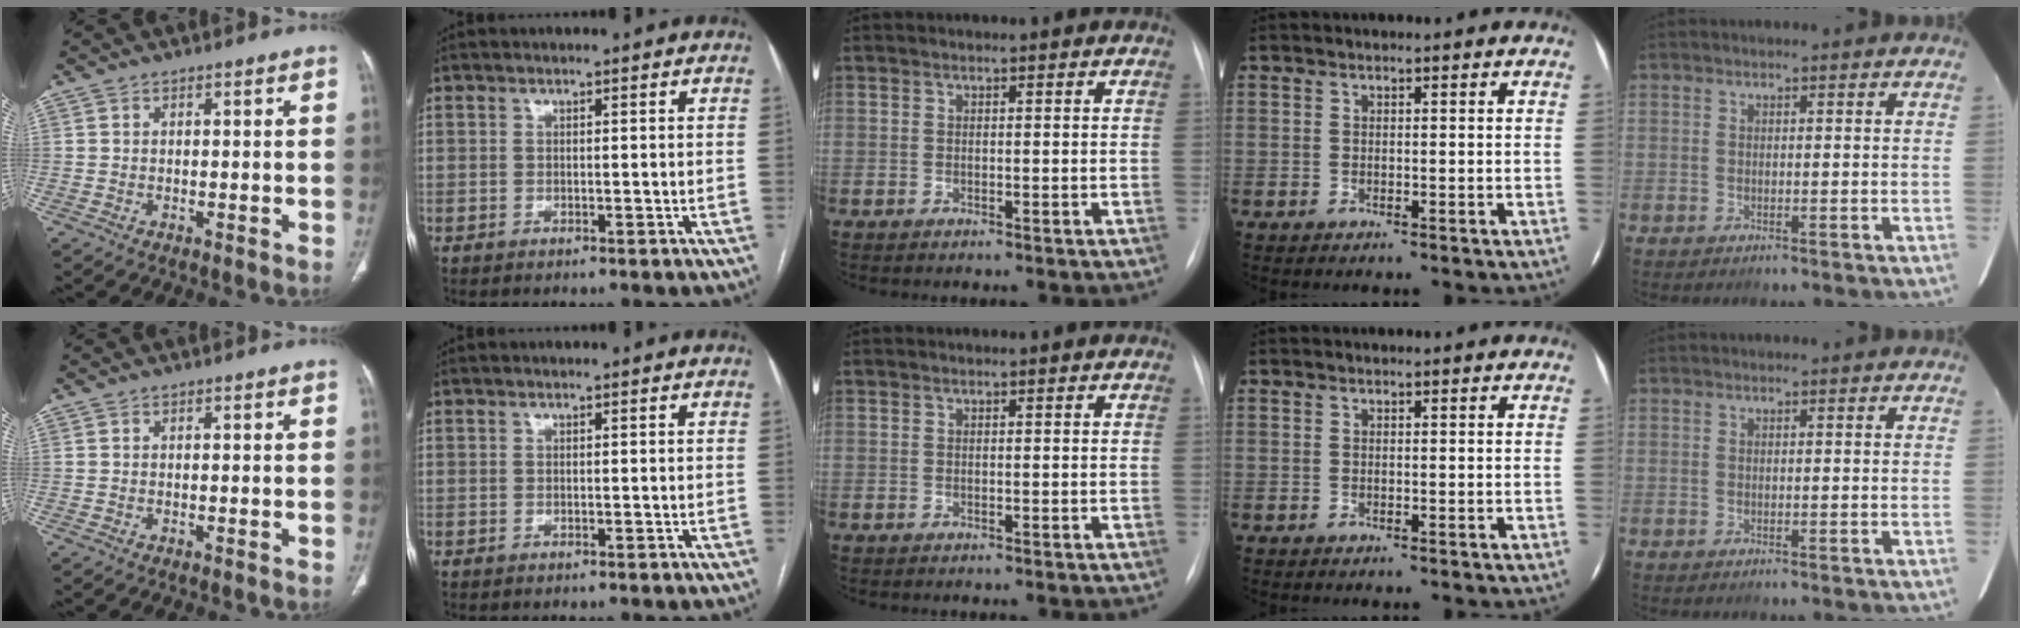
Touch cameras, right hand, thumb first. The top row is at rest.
{}